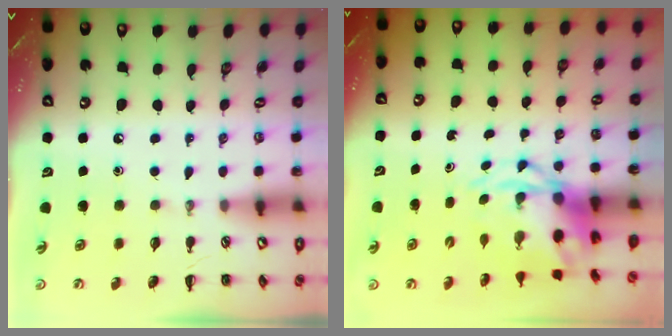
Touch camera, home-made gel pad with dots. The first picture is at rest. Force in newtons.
{"total": 5.2, "press": 5.0, "slide": 1.7}